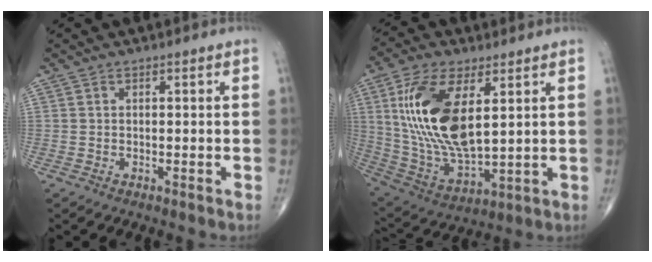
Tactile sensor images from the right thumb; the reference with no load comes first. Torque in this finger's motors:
{"motor_torque": [1.72, 3.29, 2.09, 0.68, 0.73]}